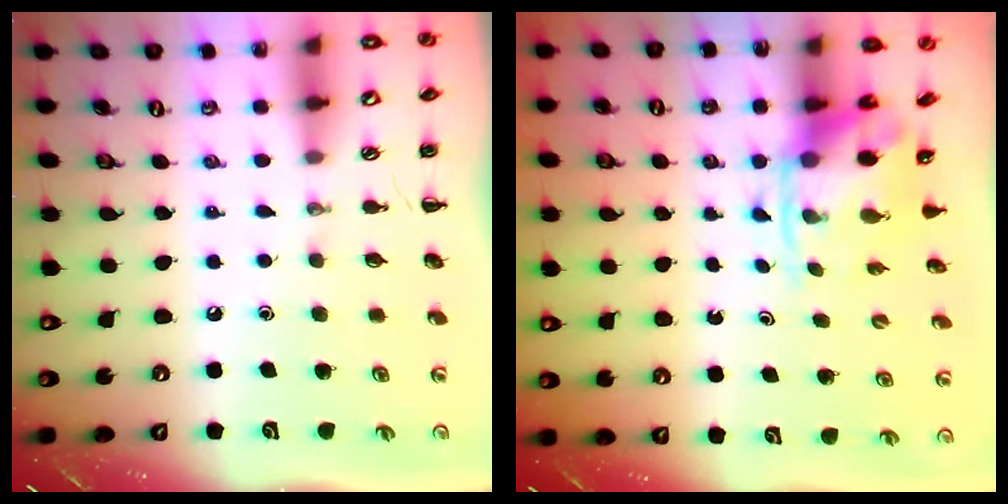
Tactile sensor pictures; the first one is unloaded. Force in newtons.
{"total": 3.8, "press": 3.7, "slide": 0.8}